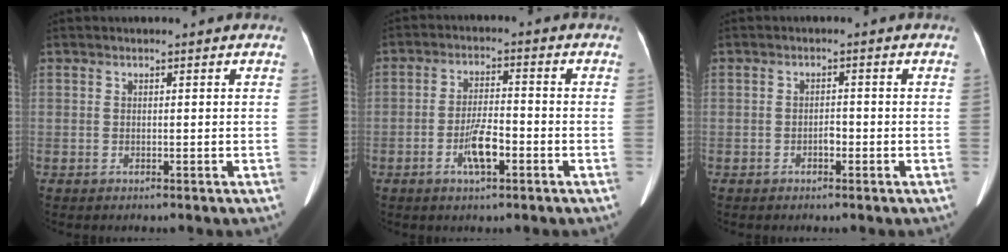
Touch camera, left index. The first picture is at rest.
{"total": 5.4, "force": [-2.4, 1.3, 4.6], "torque": [-0.094, 0.003, -0.044]}
{"total": 1.4, "force": [-0.8, 0.6, 1.0], "torque": [-0.014, 0.003, -0.014]}